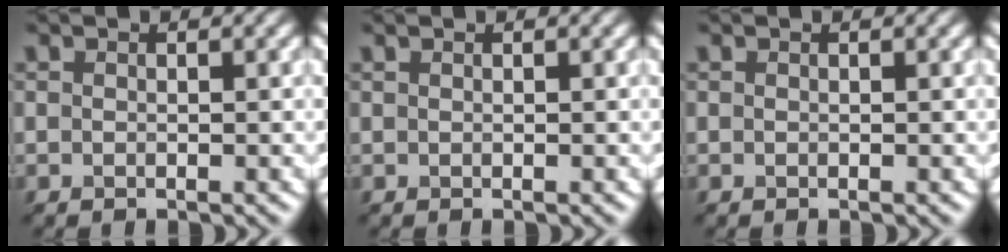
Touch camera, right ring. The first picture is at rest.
{"total": 0.0}
{"total": 0.0}